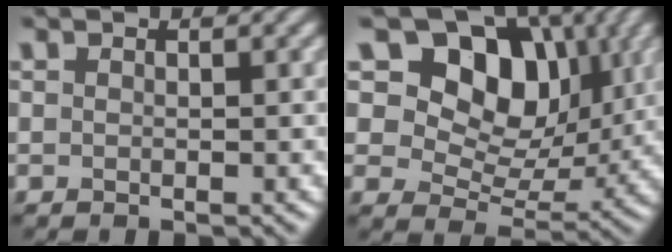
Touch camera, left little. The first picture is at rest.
{"total": 12.5, "force": [5.3, 8.5, 7.4], "torque": [-0.124, 0.024, 0.071]}